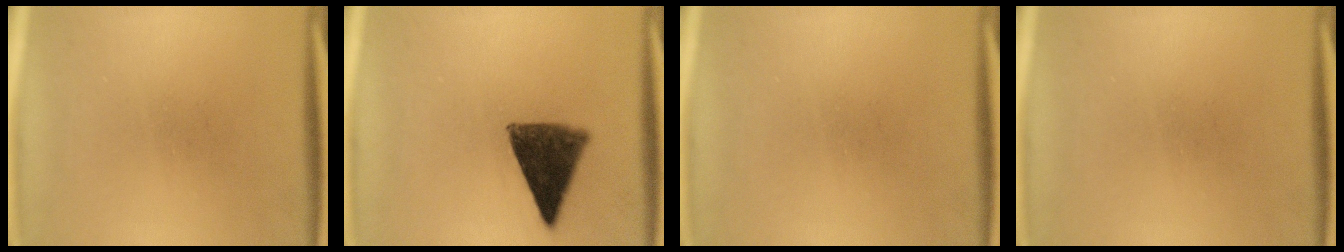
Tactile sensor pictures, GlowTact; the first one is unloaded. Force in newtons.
{"total": 10.4}
{"total": 0.0}
{"total": 0.0}